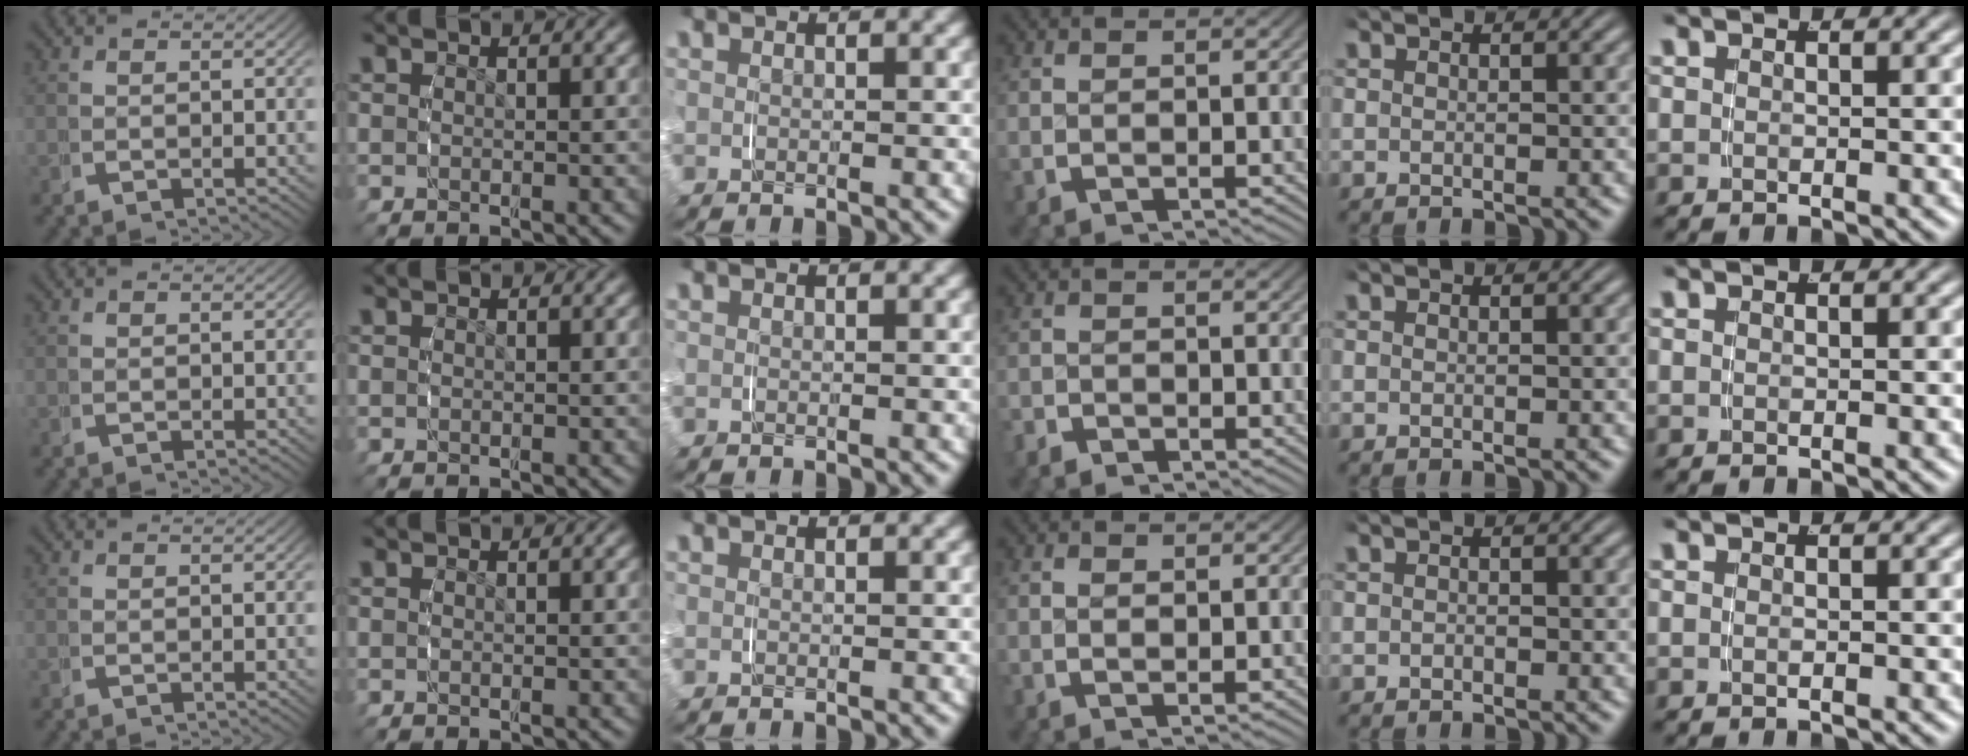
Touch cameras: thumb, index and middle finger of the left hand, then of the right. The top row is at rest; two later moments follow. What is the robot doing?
{"motion": "grasp_and_lifting", "object": "napkin"}